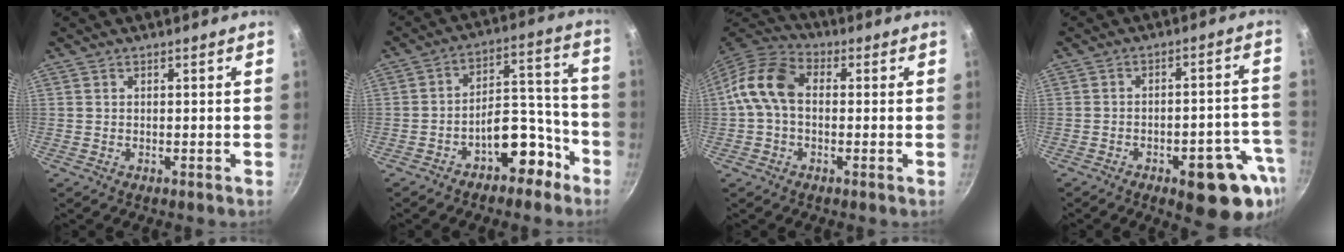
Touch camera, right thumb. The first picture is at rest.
{"total": 11.1, "force": [-6.5, 6.1, 6.7], "torque": [-0.051, 0.094, -0.084]}
{"total": 9.9, "force": [0.2, 6.9, 7.1], "torque": [-0.125, 0.030, -0.017]}
{"total": 14.0, "force": [-6.6, 5.4, 11.1], "torque": [-0.088, 0.039, -0.082]}